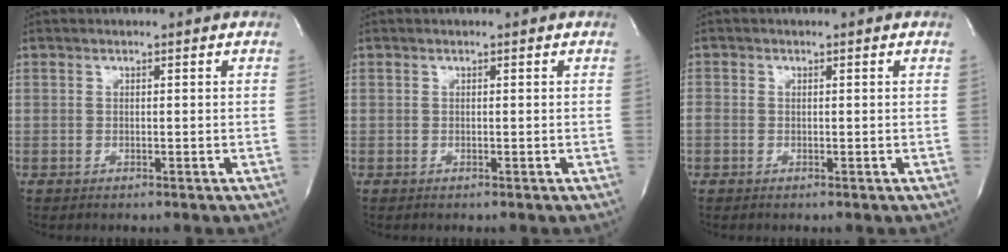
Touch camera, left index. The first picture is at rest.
{"total": 0.0}
{"total": 0.7, "force": [-0.1, 0.5, 0.5], "torque": [-0.015, 0.007, -0.001]}